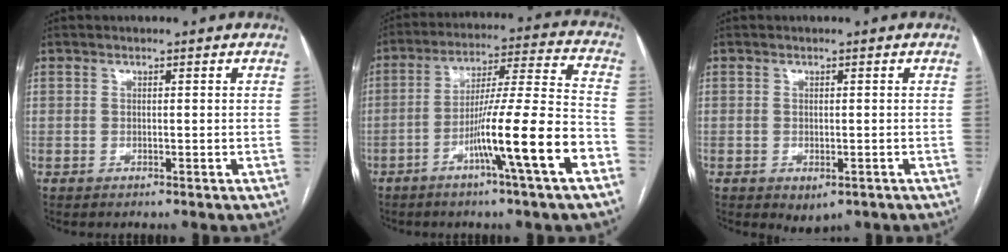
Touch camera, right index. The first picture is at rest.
{"total": 14.9, "force": [-6.5, -1.1, 13.3], "torque": [-0.220, -0.002, -0.110]}
{"total": 2.6, "force": [-1.3, 1.6, 1.6], "torque": [-0.015, -0.003, -0.005]}